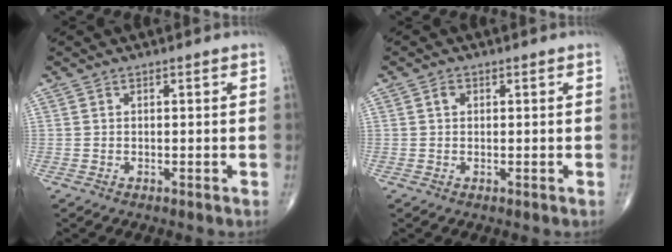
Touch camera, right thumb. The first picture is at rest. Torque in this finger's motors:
{"motor_torque": [-0.25, 0.17, 0.10, -0.09, 0.00]}